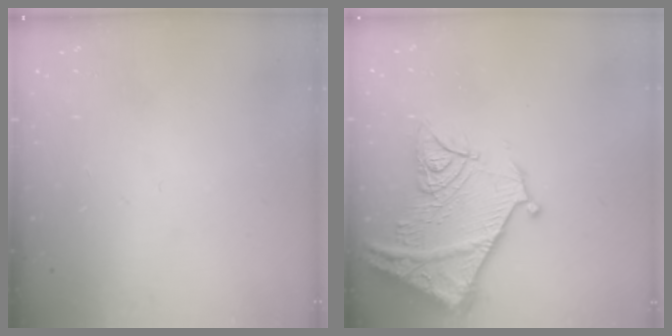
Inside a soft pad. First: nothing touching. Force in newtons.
{"total": 18.1, "press": 18.0, "slide": 1.9}